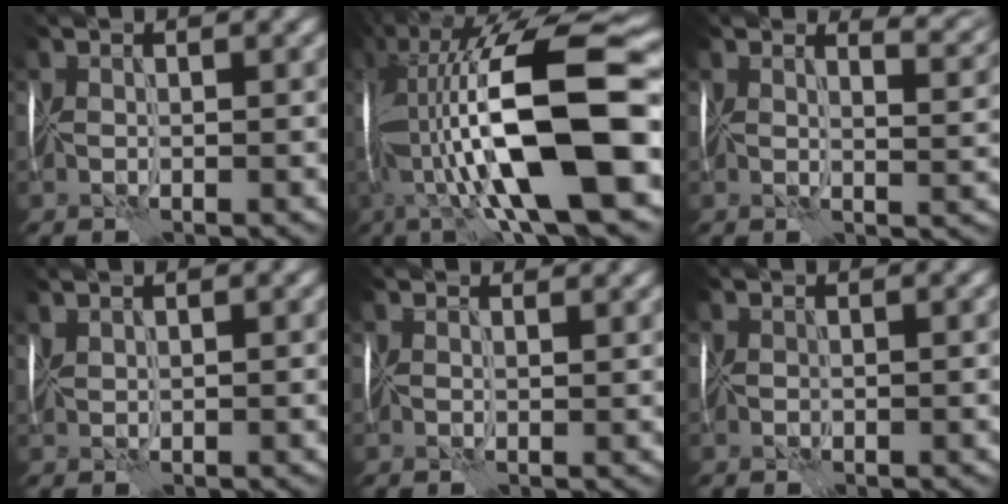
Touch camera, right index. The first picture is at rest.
{"total": 16.2, "force": [-1.2, 5.3, 15.3], "torque": [-0.294, 0.058, -0.009]}
{"total": 6.6, "force": [5.0, 2.7, 3.3], "torque": [-0.021, 0.035, 0.048]}
{"total": 1.3, "force": [1.2, 0.3, 0.3], "torque": [-0.004, 0.013, 0.017]}
{"total": 2.5, "force": [2.1, 1.0, 0.8], "torque": [-0.006, 0.018, 0.014]}
{"total": 1.1, "force": [0.3, -0.1, -1.1], "torque": [0.014, 0.010, 0.007]}